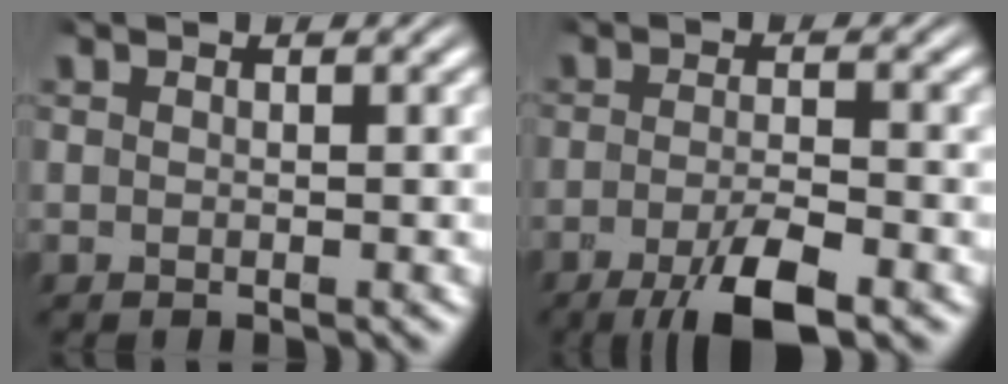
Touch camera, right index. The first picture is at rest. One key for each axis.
{"total": 5.6, "fx": -3.2, "fy": 1.9, "fz": 4.2, "tx": -0.071, "ty": -0.015, "tz": -0.051}